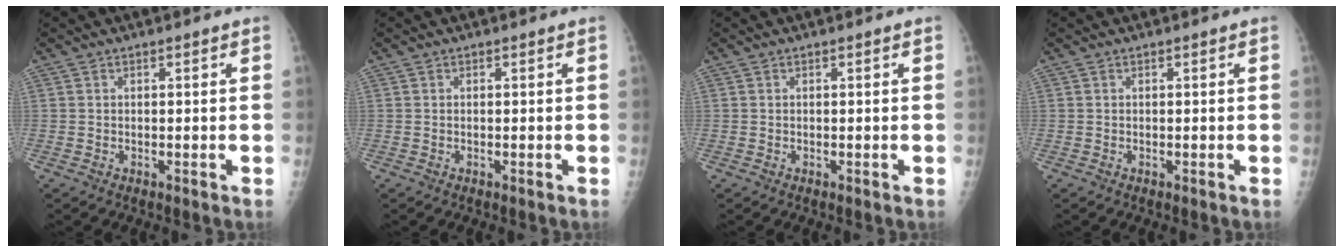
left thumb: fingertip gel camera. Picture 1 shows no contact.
{"total": 0.0}
{"total": 0.0}
{"total": 0.0}